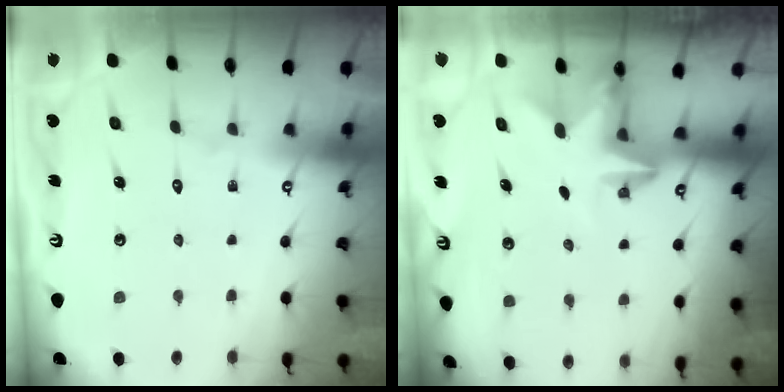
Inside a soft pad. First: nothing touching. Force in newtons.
{"total": 2.4, "press": 2.4, "slide": 0.4}